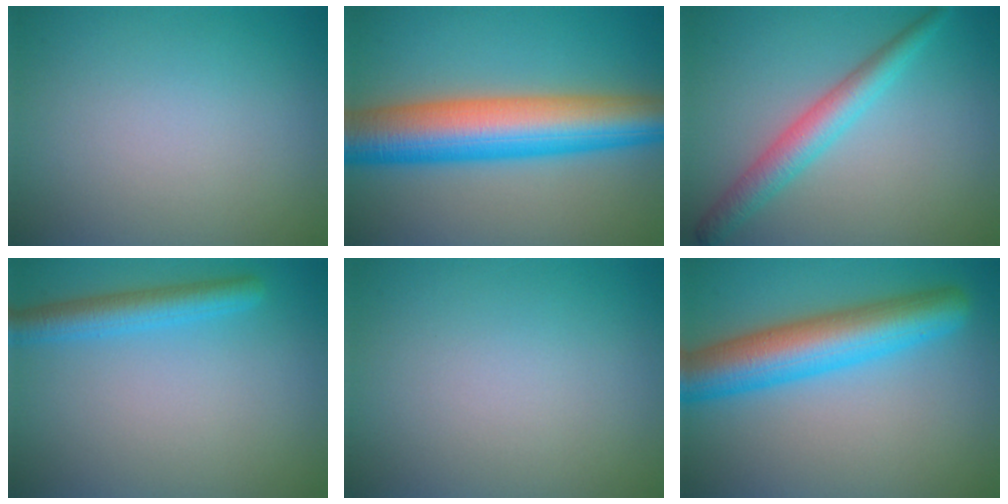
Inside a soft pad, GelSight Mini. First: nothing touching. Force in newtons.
{"total": 10.6, "press": 10.6, "slide": 0.2}
{"total": 3.6, "press": 3.6, "slide": 0.1}
{"total": 3.2, "press": 3.2, "slide": 0.2}
{"total": 0.0}
{"total": 7.6, "press": 7.6, "slide": 0.2}